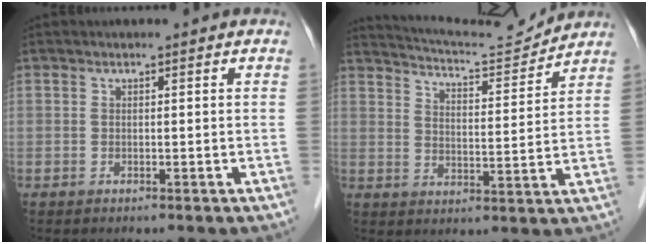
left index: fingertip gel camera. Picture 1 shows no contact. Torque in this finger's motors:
{"motor_torque": [0.60, -0.84, 0.05, 0.01]}